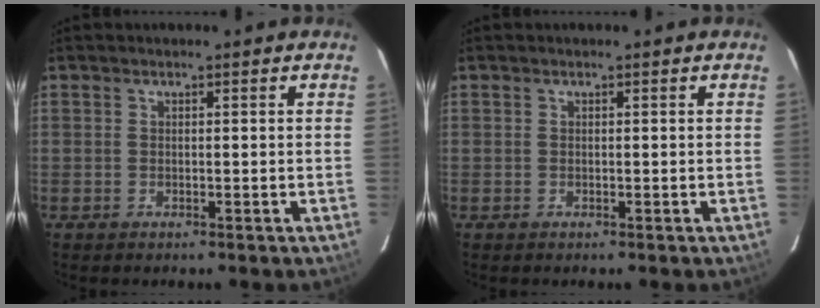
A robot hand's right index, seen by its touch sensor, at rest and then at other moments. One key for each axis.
{"total": 0.0}